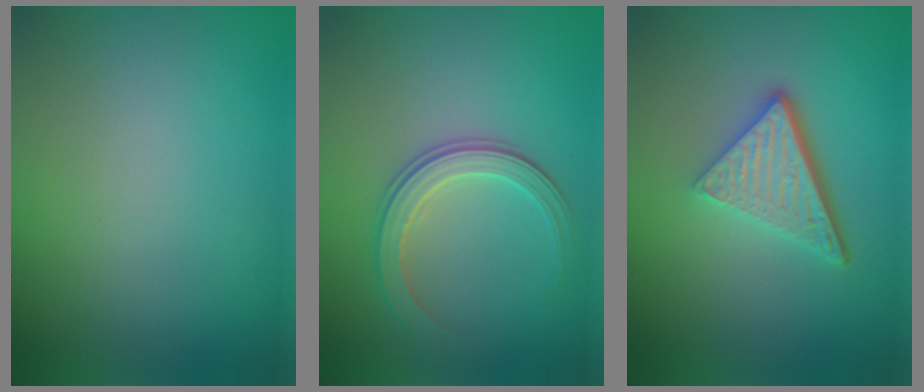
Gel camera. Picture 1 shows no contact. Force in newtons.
{"total": 2.9, "press": 2.8, "slide": 0.5}
{"total": 5.5, "press": 3.7, "slide": 4.0}